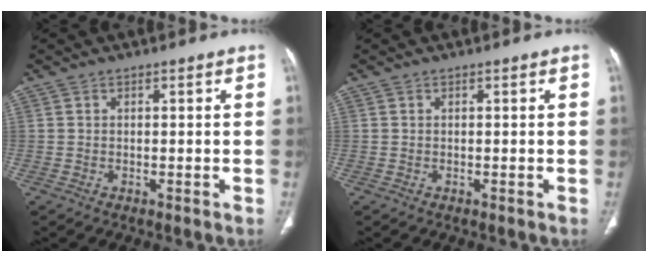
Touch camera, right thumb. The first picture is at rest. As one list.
[{"total": 0.0}]